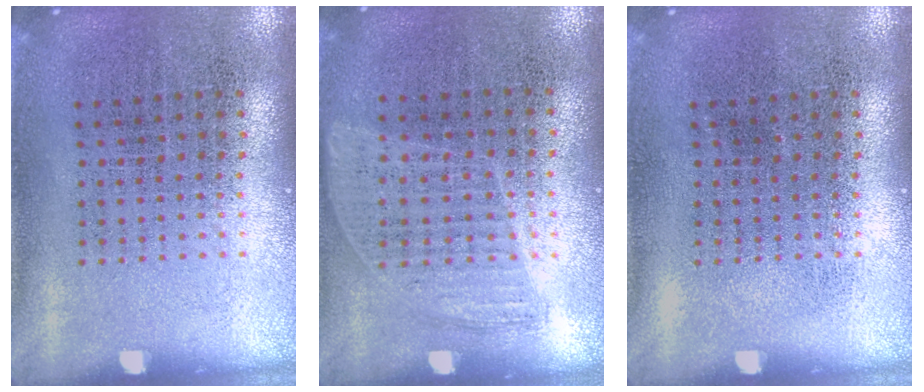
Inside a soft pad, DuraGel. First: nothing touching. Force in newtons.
{"total": 0.9, "press": 0.8, "slide": 0.5}
{"total": 0.0}